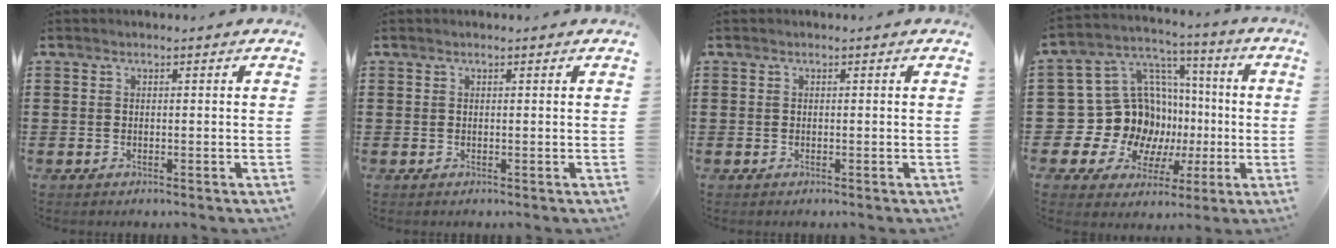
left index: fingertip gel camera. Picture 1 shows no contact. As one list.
[{"total": 0.0}, {"total": 0.0}, {"total": 16.4, "force": [-2.0, 14.9, 6.5], "torque": [-0.162, -0.024, 0.000]}]